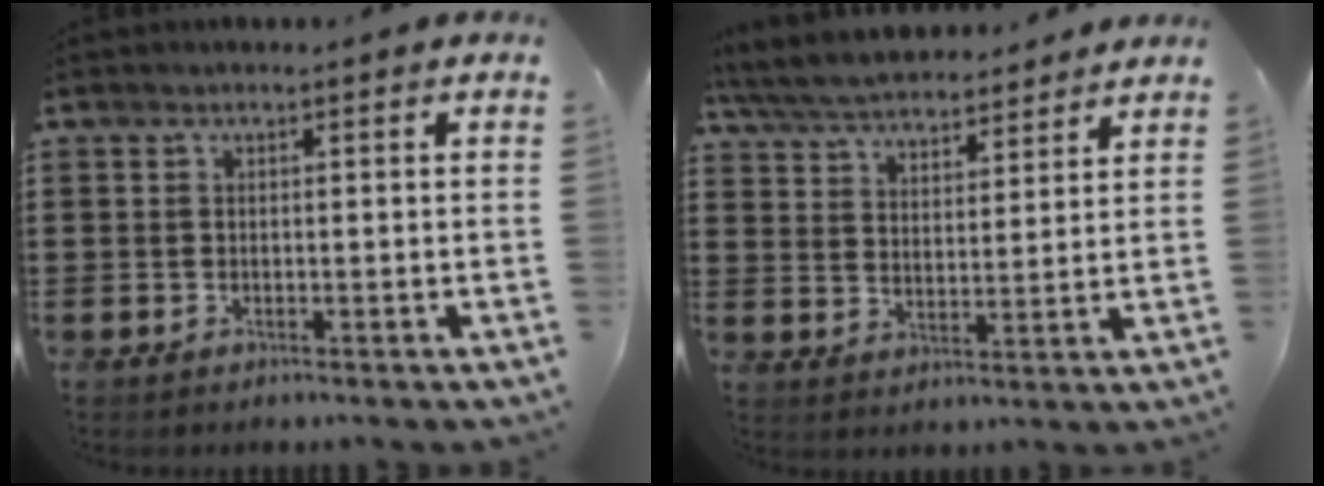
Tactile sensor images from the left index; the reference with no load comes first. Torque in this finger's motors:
{"motor_torque": [1.51, -0.63, 0.36, 0.10]}